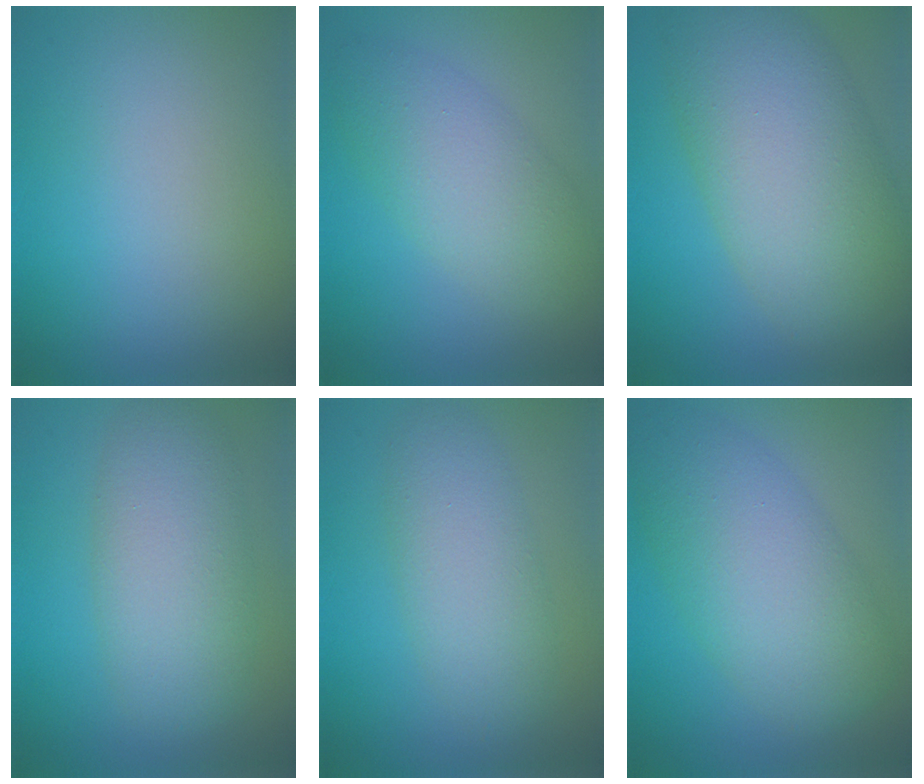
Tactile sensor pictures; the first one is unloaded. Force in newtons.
{"total": 5.5, "press": 5.5, "slide": 0.3}
{"total": 11.6, "press": 11.6, "slide": 0.5}
{"total": 6.4, "press": 6.4, "slide": 0.2}
{"total": 4.7, "press": 4.7, "slide": 0.1}
{"total": 8.3, "press": 8.3, "slide": 0.4}